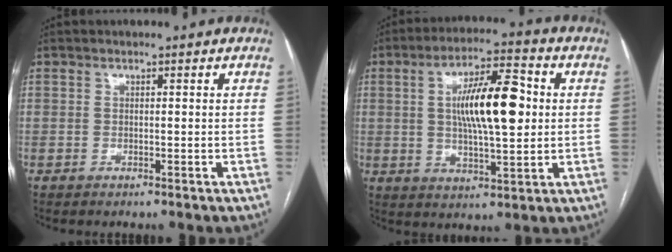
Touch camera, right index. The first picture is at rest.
{"total": 13.1, "force": [1.8, 3.2, 12.5], "torque": [-0.219, 0.016, 0.028]}